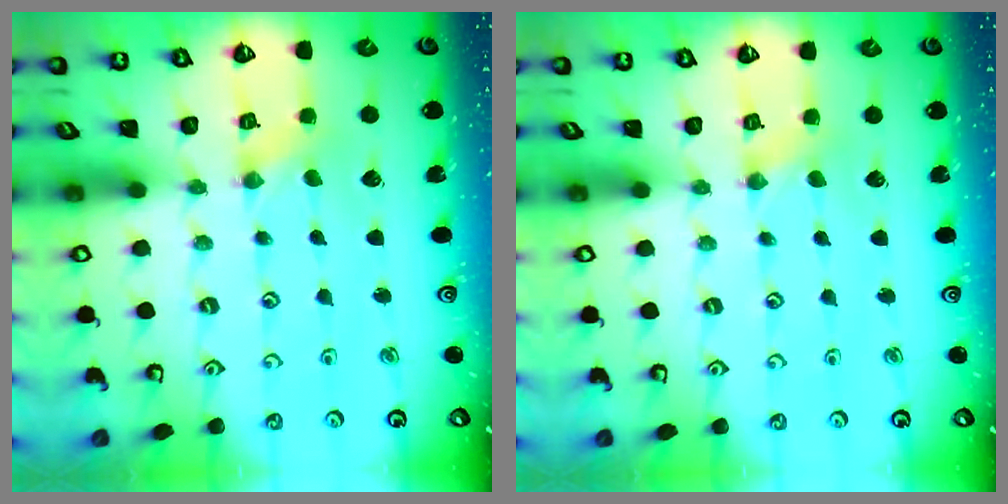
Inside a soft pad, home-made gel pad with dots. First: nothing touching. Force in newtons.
{"total": 2.5, "press": 2.4, "slide": 0.4}